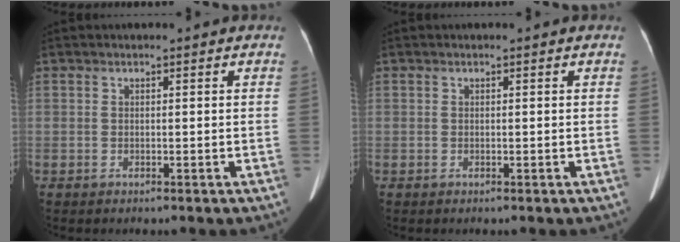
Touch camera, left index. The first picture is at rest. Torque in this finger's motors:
{"motor_torque": [0.03, 0.06, 0.02, 0.01]}